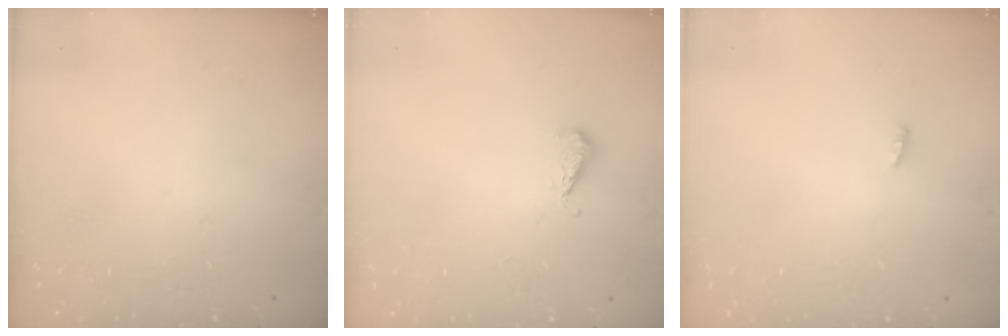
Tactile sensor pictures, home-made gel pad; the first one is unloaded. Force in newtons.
{"total": 4.0, "press": 3.8, "slide": 1.2}
{"total": 2.3, "press": 2.1, "slide": 0.8}